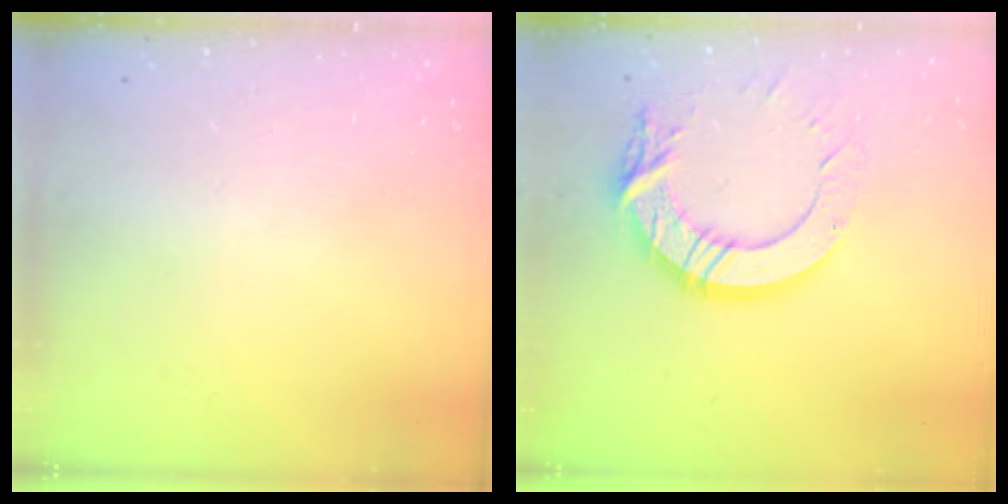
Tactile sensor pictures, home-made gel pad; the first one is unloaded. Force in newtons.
{"total": 15.4, "press": 15.3, "slide": 1.3}